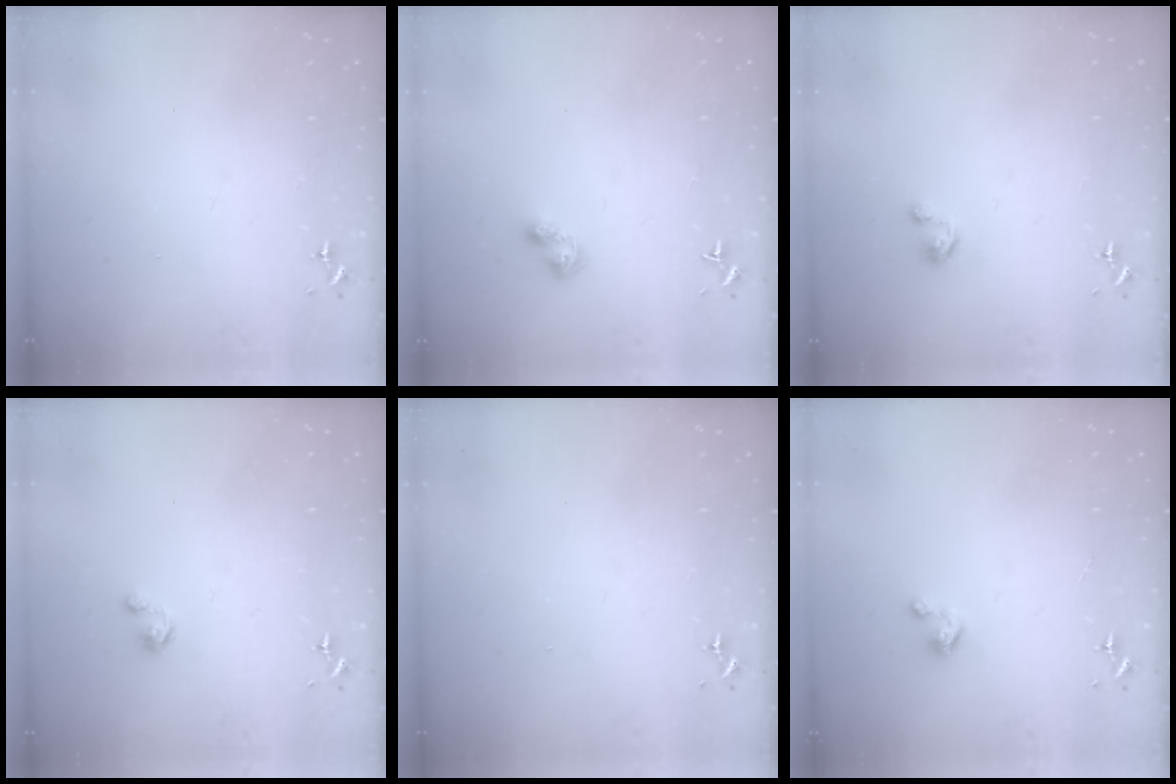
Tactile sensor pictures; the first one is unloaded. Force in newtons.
{"total": 3.4, "press": 3.4, "slide": 0.4}
{"total": 2.4, "press": 2.4, "slide": 0.2}
{"total": 2.8, "press": 2.8, "slide": 0.2}
{"total": 0.0}
{"total": 3.0, "press": 3.0, "slide": 0.2}